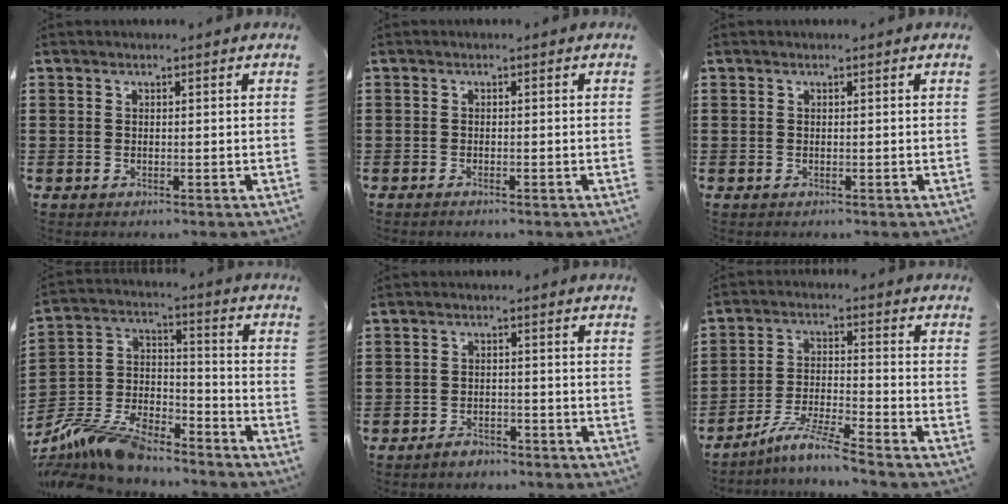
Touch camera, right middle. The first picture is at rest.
{"total": 0.5, "force": [-0.5, -0.2, 0.2], "torque": [-0.005, -0.005, -0.007]}
{"total": 0.0}
{"total": 11.9, "force": [-11.1, 2.1, 3.9], "torque": [-0.098, 0.017, -0.226]}
{"total": 2.3, "force": [-2.1, 0.8, 0.2], "torque": [-0.009, 0.005, -0.044]}
{"total": 6.9, "force": [-5.9, -0.3, 3.4], "torque": [-0.075, -0.014, -0.115]}